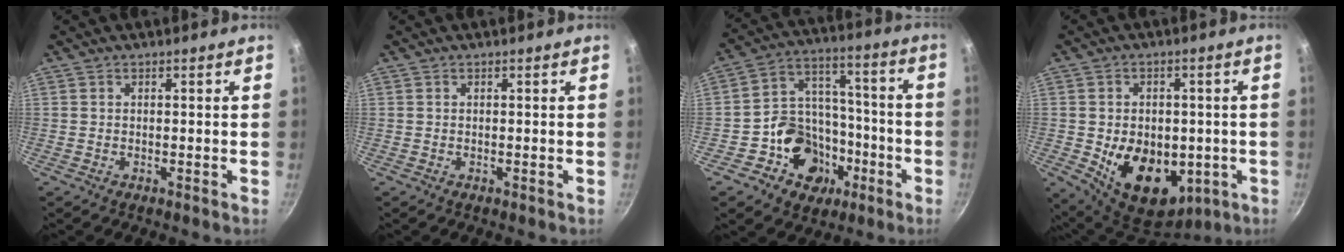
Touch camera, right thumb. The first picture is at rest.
{"total": 0.0}
{"total": 15.3, "force": [-6.1, 12.6, 6.0], "torque": [-0.048, 0.058, -0.094]}
{"total": 16.5, "force": [-2.9, 11.7, 11.2], "torque": [-0.143, -0.012, -0.022]}